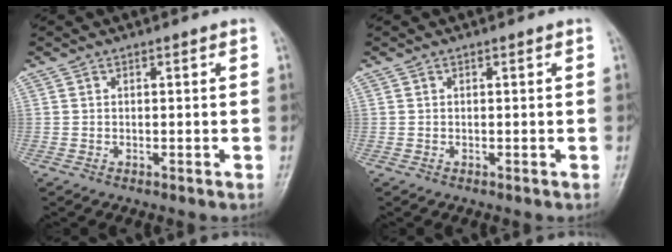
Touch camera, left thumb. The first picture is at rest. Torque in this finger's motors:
{"motor_torque": [0.00, 0.00, 0.00, 0.00, 0.00]}